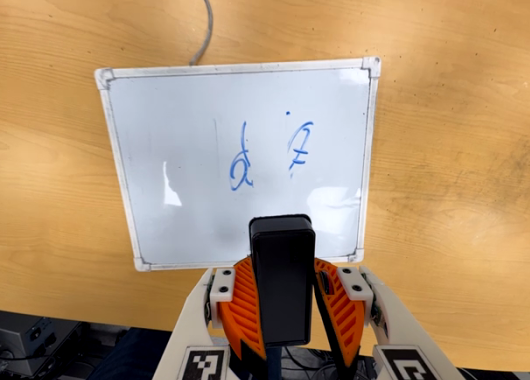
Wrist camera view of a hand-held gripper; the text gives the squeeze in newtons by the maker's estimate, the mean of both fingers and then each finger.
{"total": 8.0, "left": 9.0, "right": 7.0}